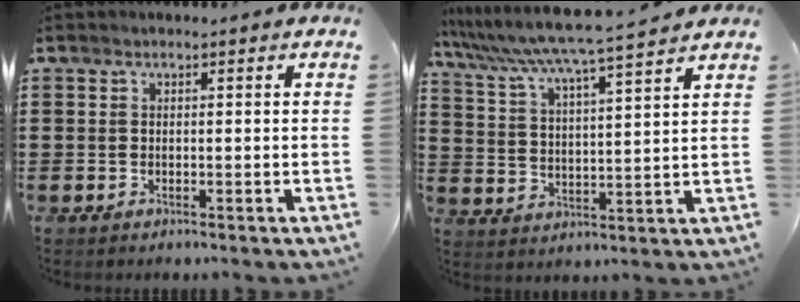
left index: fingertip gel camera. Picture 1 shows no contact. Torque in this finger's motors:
{"motor_torque": [1.14, -0.99, 0.27, 0.19]}